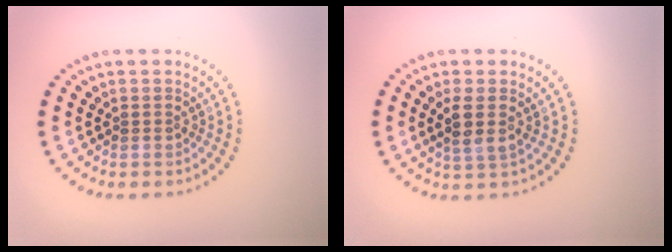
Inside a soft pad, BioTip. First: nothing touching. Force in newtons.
{"total": 2.2, "press": 1.9, "slide": 1.1}